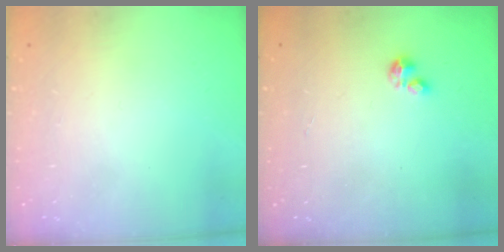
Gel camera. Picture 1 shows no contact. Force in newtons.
{"total": 0.7, "press": 0.6, "slide": 0.2}